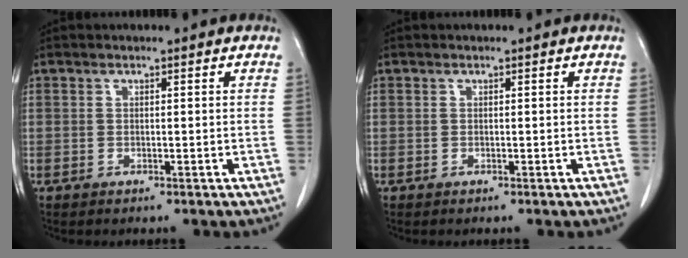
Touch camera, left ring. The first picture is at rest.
{"total": 0.0}